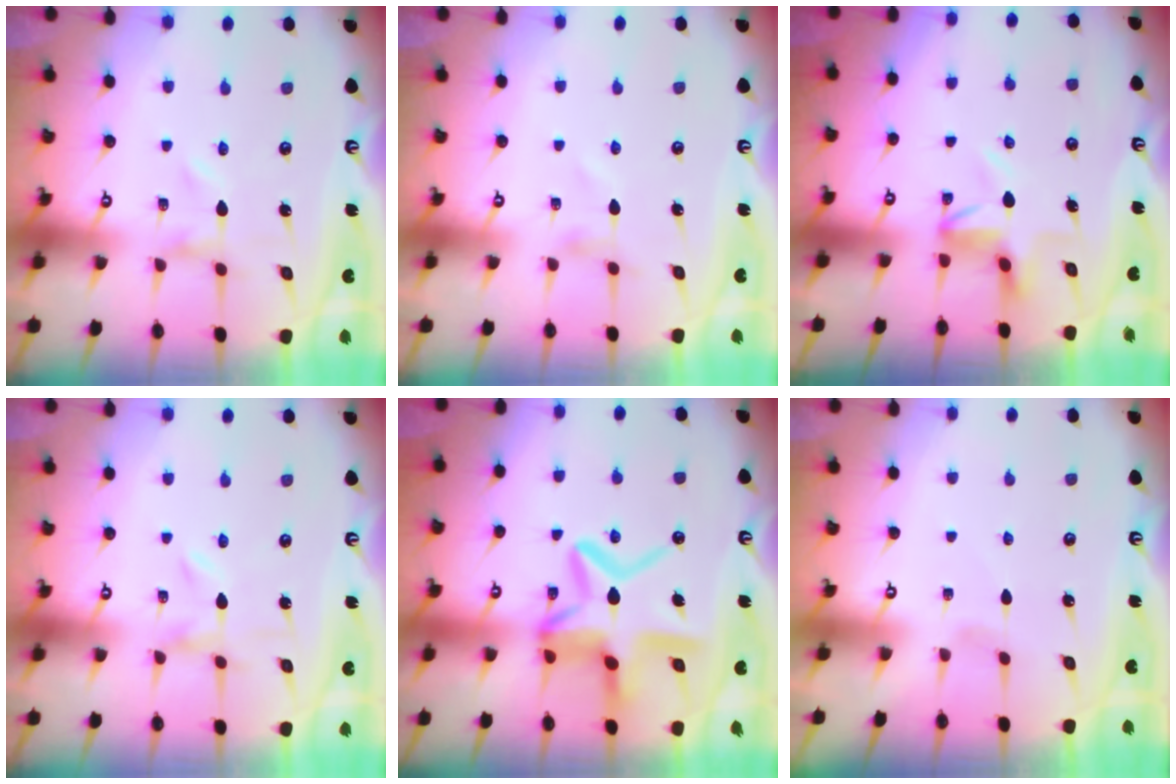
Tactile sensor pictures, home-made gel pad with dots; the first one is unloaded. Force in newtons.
{"total": 0.8, "press": 0.7, "slide": 0.2}
{"total": 5.5, "press": 5.1, "slide": 2.2}
{"total": 0.0}
{"total": 15.1, "press": 15.0, "slide": 1.3}
{"total": 0.9, "press": 0.9, "slide": 0.1}